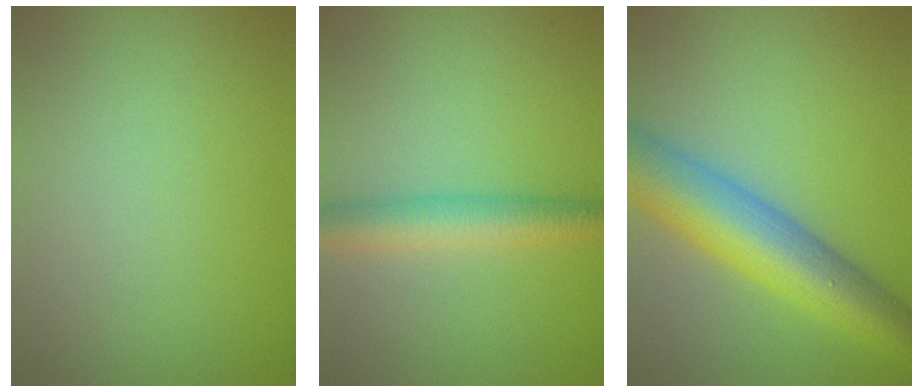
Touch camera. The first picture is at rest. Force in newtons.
{"total": 4.0, "press": 4.0, "slide": 0.0}
{"total": 9.6, "press": 9.6, "slide": 0.1}